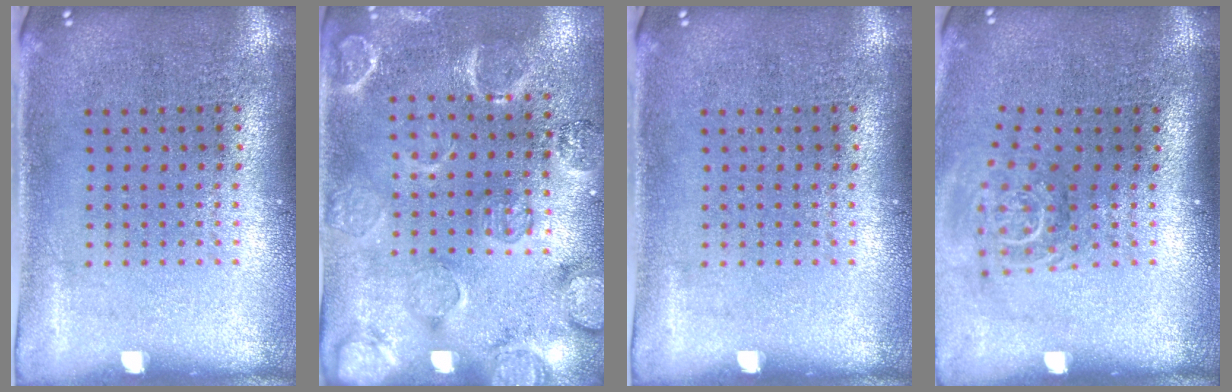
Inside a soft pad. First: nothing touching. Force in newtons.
{"total": 2.5, "press": 2.2, "slide": 1.2}
{"total": 0.0}
{"total": 1.7, "press": 1.2, "slide": 1.2}